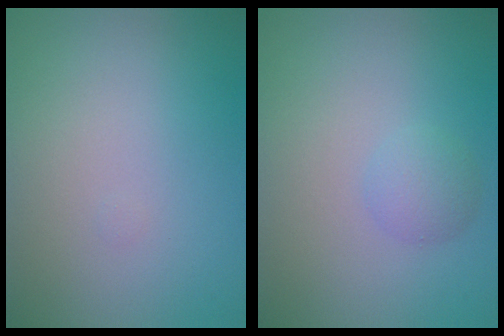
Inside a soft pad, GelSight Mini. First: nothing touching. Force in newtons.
{"total": 1.7, "press": 1.7, "slide": 0.0}